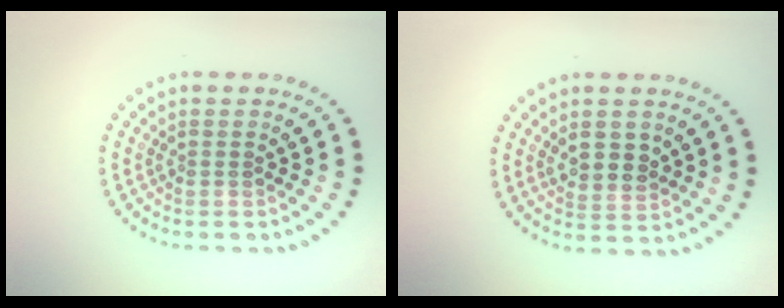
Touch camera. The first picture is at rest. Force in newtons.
{"total": 2.0, "press": 1.9, "slide": 0.6}